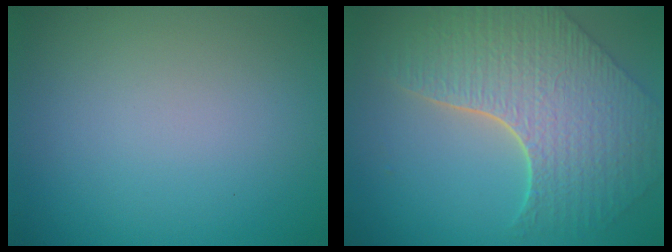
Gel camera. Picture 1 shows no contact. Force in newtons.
{"total": 8.4, "press": 6.1, "slide": 5.7}